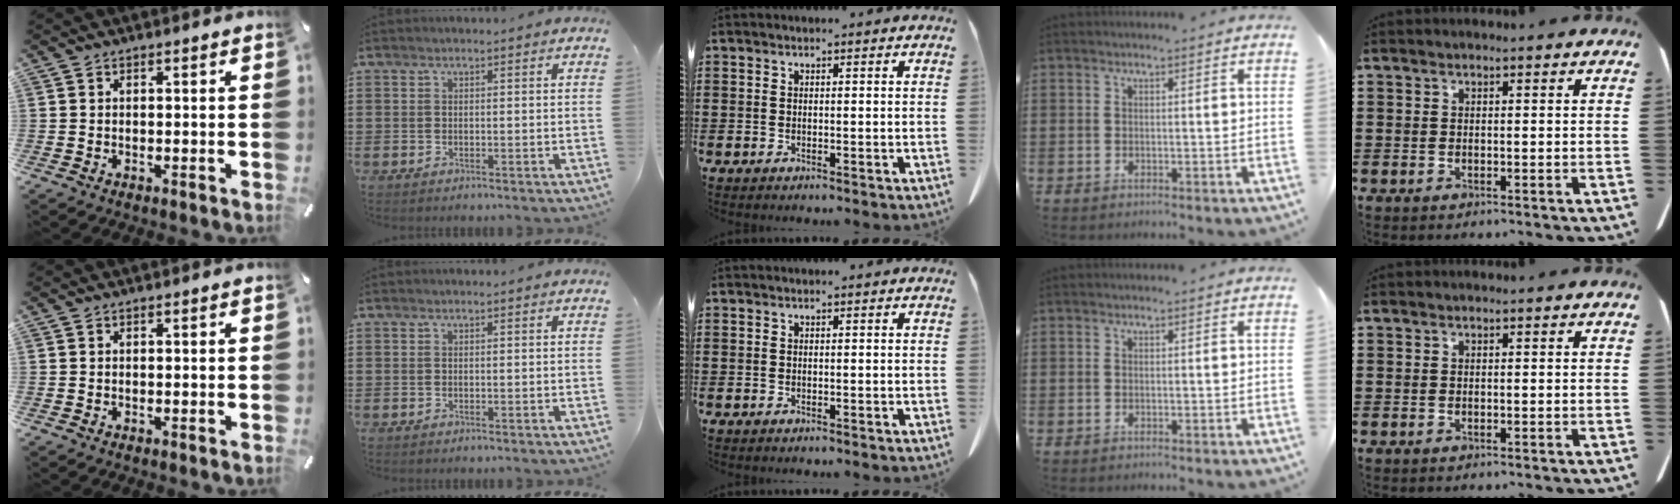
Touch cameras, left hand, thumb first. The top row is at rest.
{}